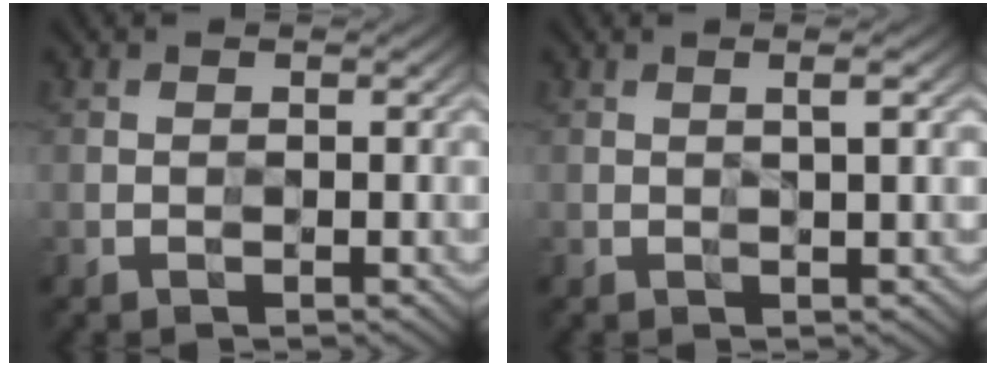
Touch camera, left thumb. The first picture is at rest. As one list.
[{"total": 1.7, "force": [0.5, 0.0, 1.7], "torque": [-0.032, 0.005, 0.005]}]